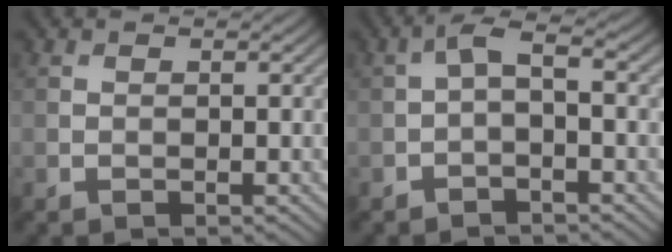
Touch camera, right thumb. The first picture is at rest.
{"total": 2.8, "force": [-0.6, 1.1, 2.5], "torque": [-0.052, 0.009, -0.016]}